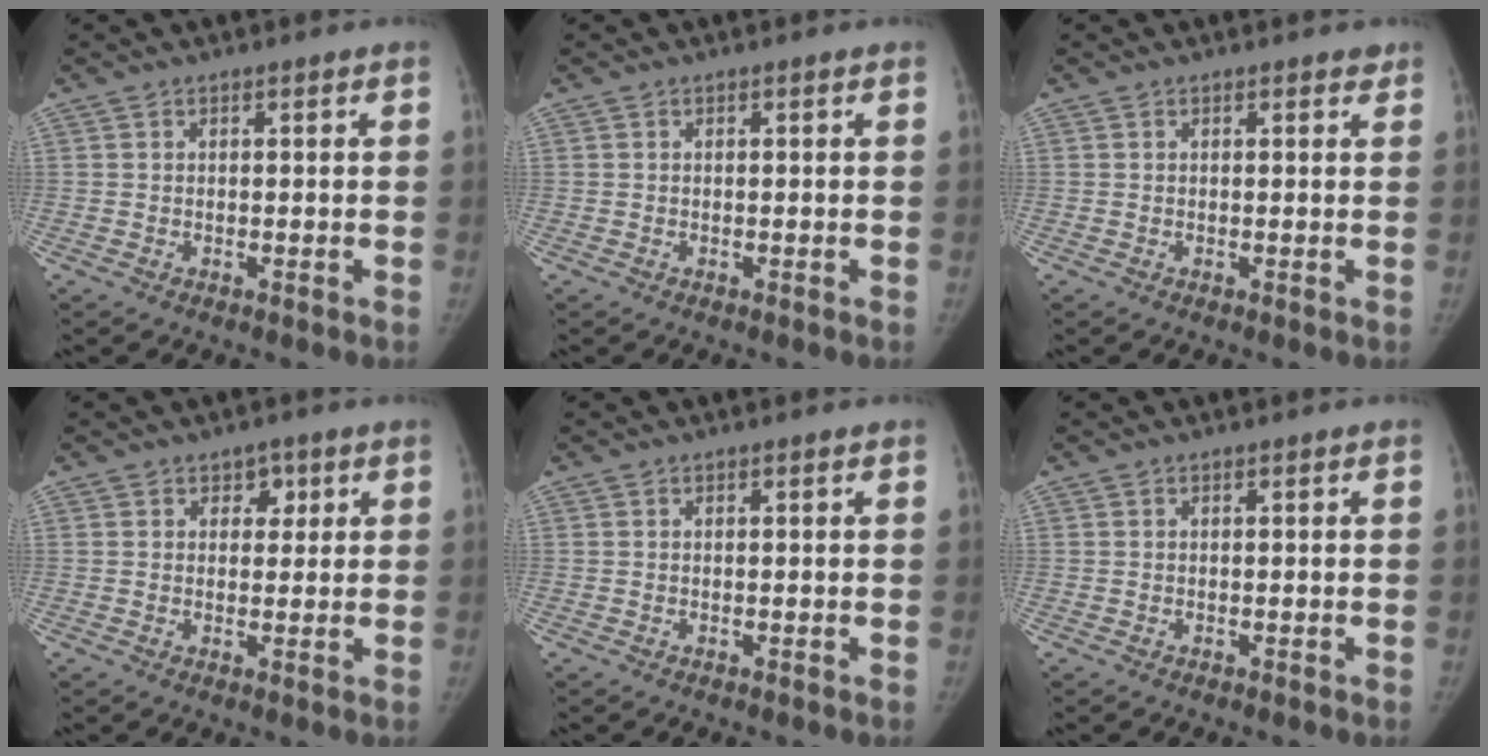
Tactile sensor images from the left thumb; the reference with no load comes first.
{"total": 0.0}
{"total": 0.9, "force": [0.7, 0.5, 0.3], "torque": [0.004, -0.004, 0.003]}
{"total": 3.2, "force": [1.5, 2.4, 1.3], "torque": [0.009, -0.005, 0.018]}
{"total": 0.0}
{"total": 0.0}